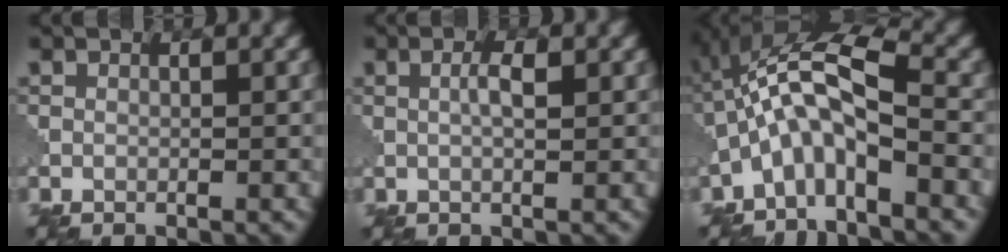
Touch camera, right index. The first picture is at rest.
{"total": 1.9, "force": [0.3, 0.4, 1.8], "torque": [-0.037, 0.005, 0.004]}
{"total": 6.4, "force": [-1.9, 1.8, 5.9], "torque": [-0.114, 0.027, -0.048]}